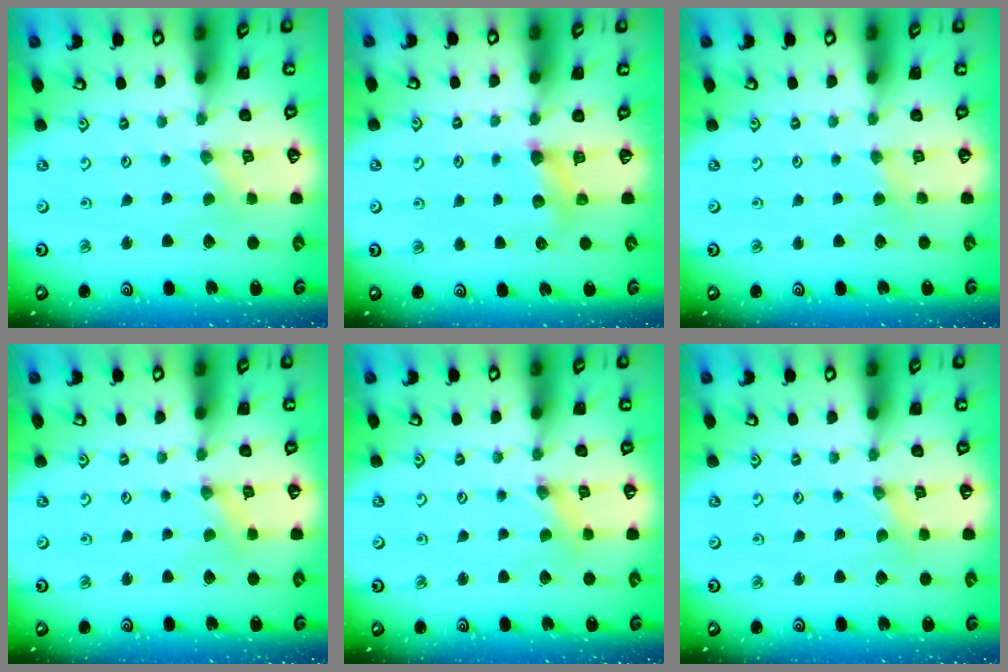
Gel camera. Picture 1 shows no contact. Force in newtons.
{"total": 4.9, "press": 4.9, "slide": 0.4}
{"total": 2.1, "press": 2.1, "slide": 0.3}
{"total": 0.0}
{"total": 0.8, "press": 0.7, "slide": 0.3}
{"total": 0.0}